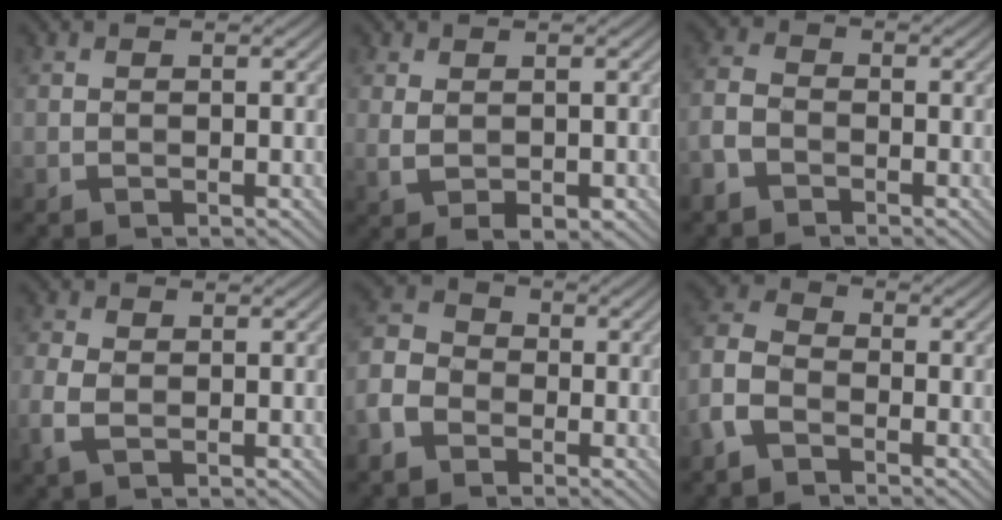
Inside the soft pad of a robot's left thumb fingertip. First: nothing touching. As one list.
[{"total": 3.0, "force": [-0.3, 1.5, 2.5], "torque": [-0.058, -0.009, 0.002]}, {"total": 3.8, "force": [-2.5, 2.1, 1.9], "torque": [-0.048, -0.002, -0.066]}, {"total": 3.2, "force": [-0.4, 2.1, 2.4], "torque": [-0.071, -0.003, -0.012]}, {"total": 5.6, "force": [-2.9, 4.1, 2.5], "torque": [-0.078, 0.000, -0.076]}, {"total": 5.3, "force": [-3.0, 3.0, 3.2], "torque": [-0.087, 0.002, -0.079]}]